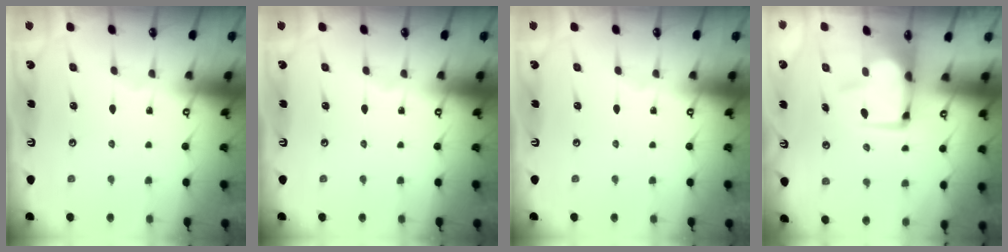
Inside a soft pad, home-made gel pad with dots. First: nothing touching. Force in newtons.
{"total": 0.0}
{"total": 0.0}
{"total": 1.4, "press": 1.0, "slide": 1.0}